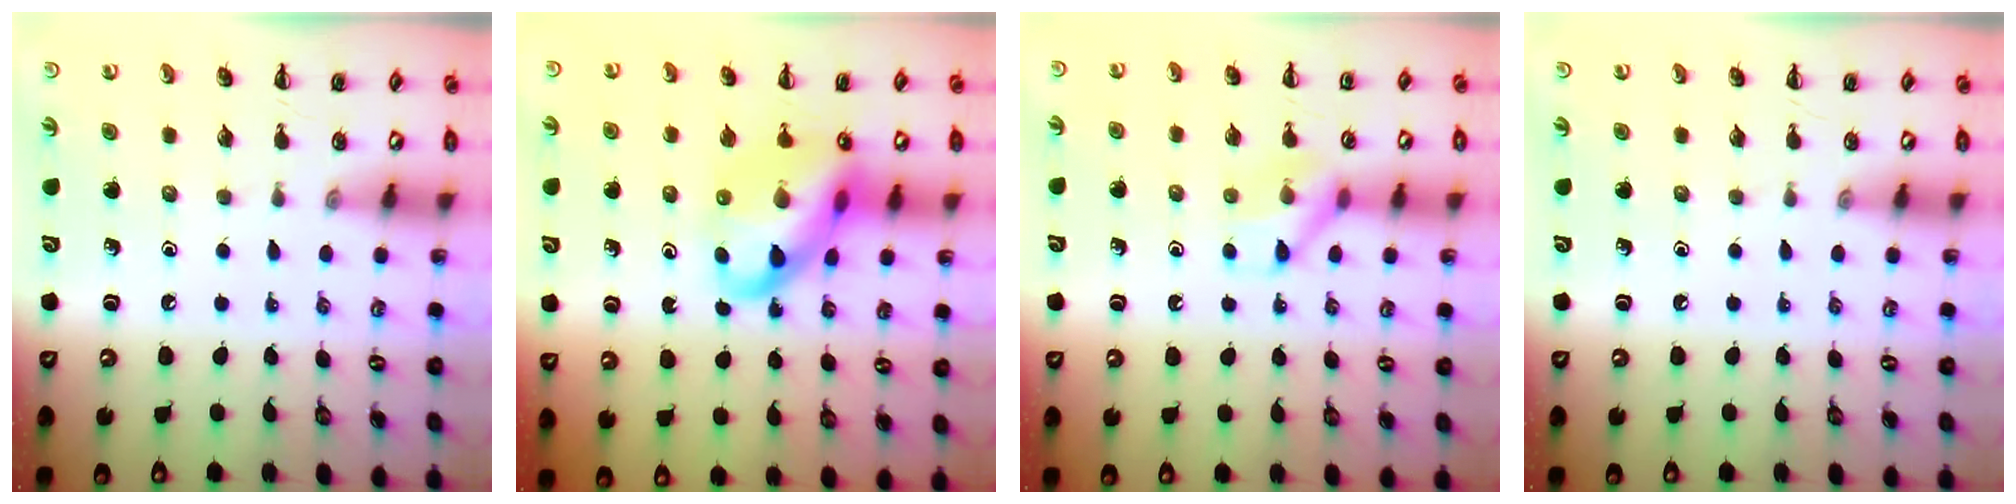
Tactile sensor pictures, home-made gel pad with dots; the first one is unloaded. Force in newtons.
{"total": 14.6, "press": 14.2, "slide": 3.6}
{"total": 8.7, "press": 8.7, "slide": 0.5}
{"total": 0.0}